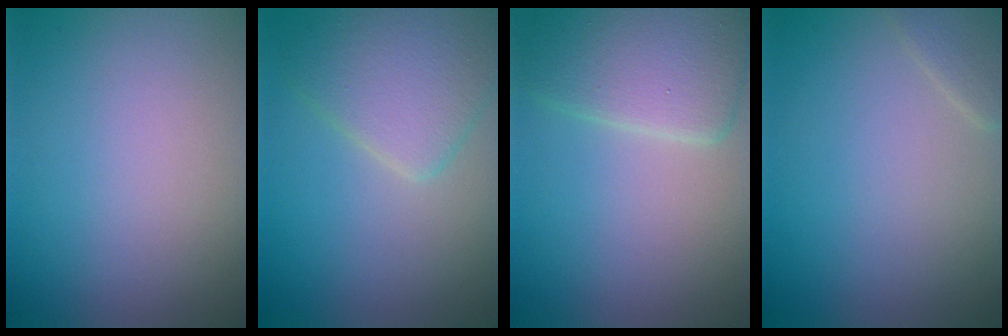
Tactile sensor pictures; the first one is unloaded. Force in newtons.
{"total": 4.7, "press": 4.7, "slide": 0.1}
{"total": 4.9, "press": 4.9, "slide": 0.1}
{"total": 1.5, "press": 1.5, "slide": 0.1}